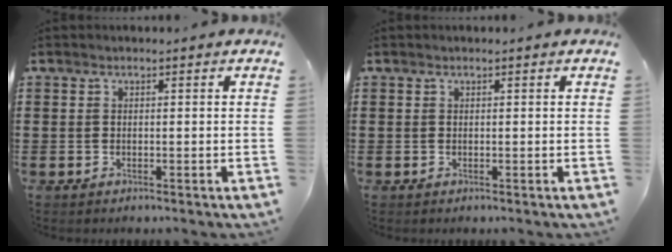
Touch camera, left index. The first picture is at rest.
{"total": 0.0}